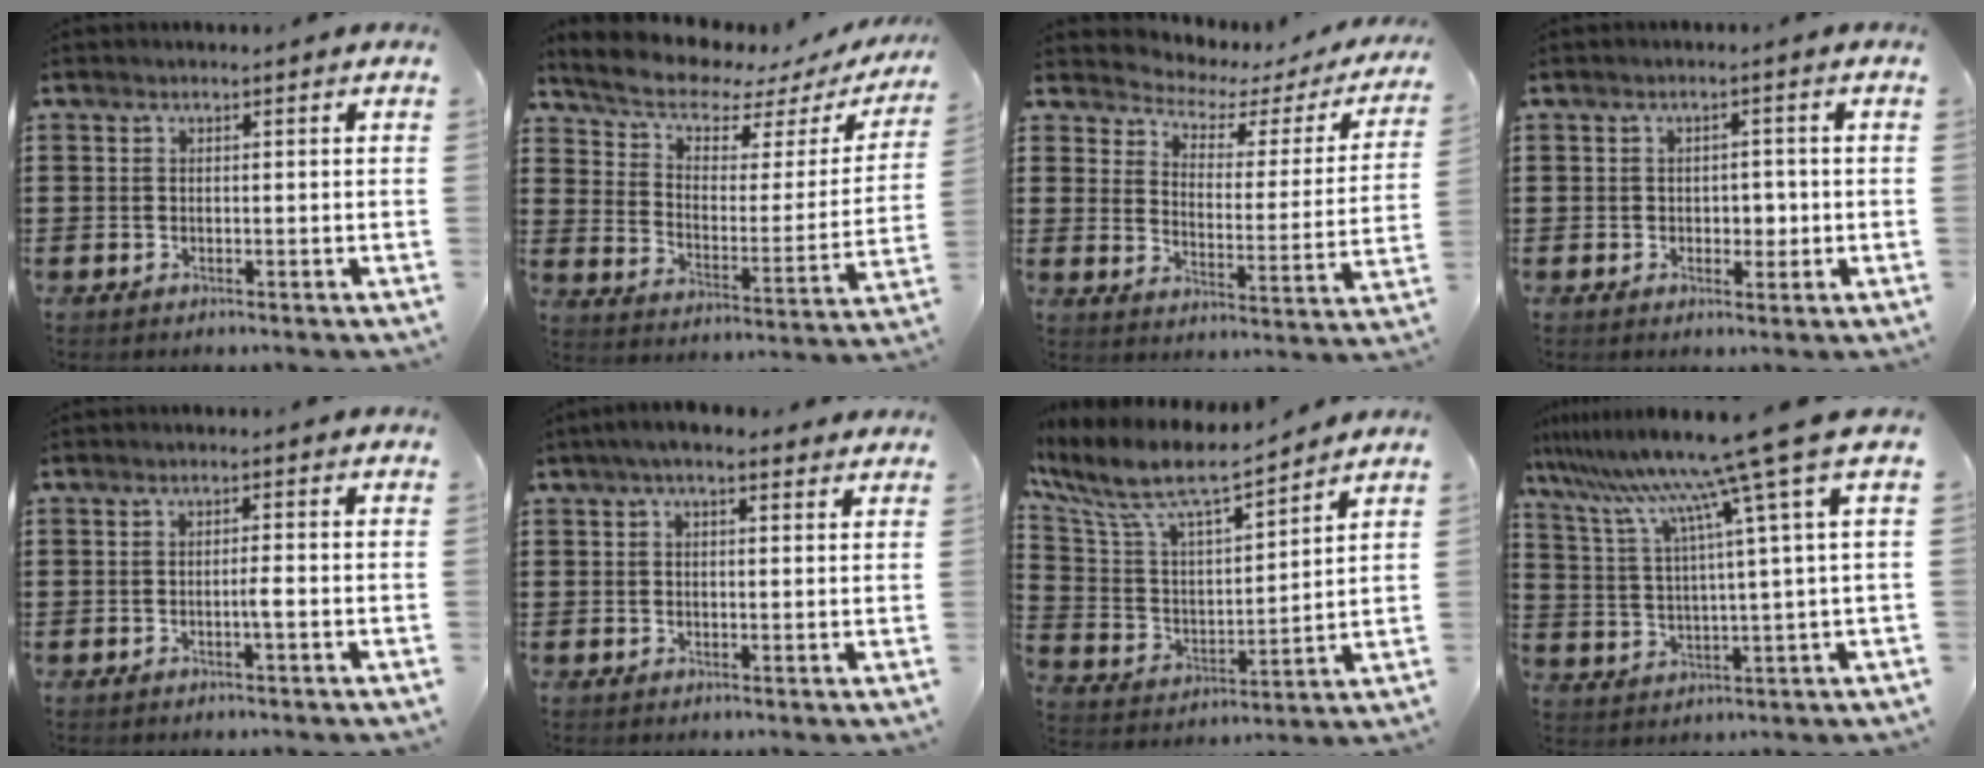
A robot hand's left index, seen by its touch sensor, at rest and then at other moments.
{"total": 6.8, "force": [6.0, 1.9, 2.7], "torque": [-0.077, -0.045, 0.101]}
{"total": 2.8, "force": [2.3, 1.2, 1.0], "torque": [-0.041, -0.020, 0.028]}
{"total": 2.7, "force": [-0.4, 1.8, 2.0], "torque": [-0.034, 0.003, -0.013]}
{"total": 1.8, "force": [-0.5, 0.0, 1.7], "torque": [-0.029, 0.000, -0.010]}
{"total": 3.8, "force": [2.6, 1.3, 2.5], "torque": [-0.055, 0.007, 0.047]}
{"total": 9.4, "force": [7.4, 2.3, 5.3], "torque": [-0.134, -0.043, 0.125]}
{"total": 12.2, "force": [8.2, -1.9, 8.8], "torque": [-0.191, -0.050, 0.122]}